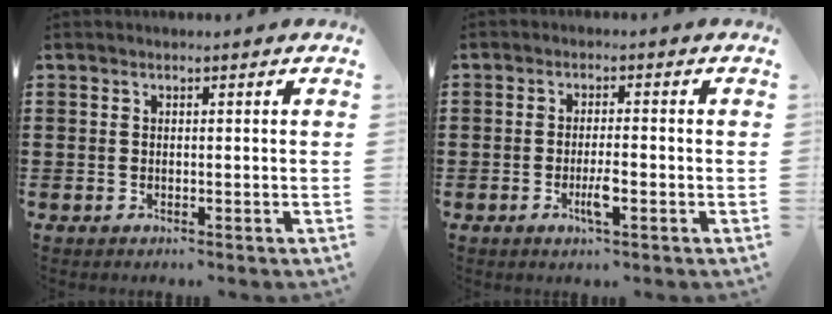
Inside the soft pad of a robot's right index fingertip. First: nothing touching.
{"total": 3.6, "force": [-1.4, 0.6, 3.2], "torque": [-0.062, -0.003, -0.026]}